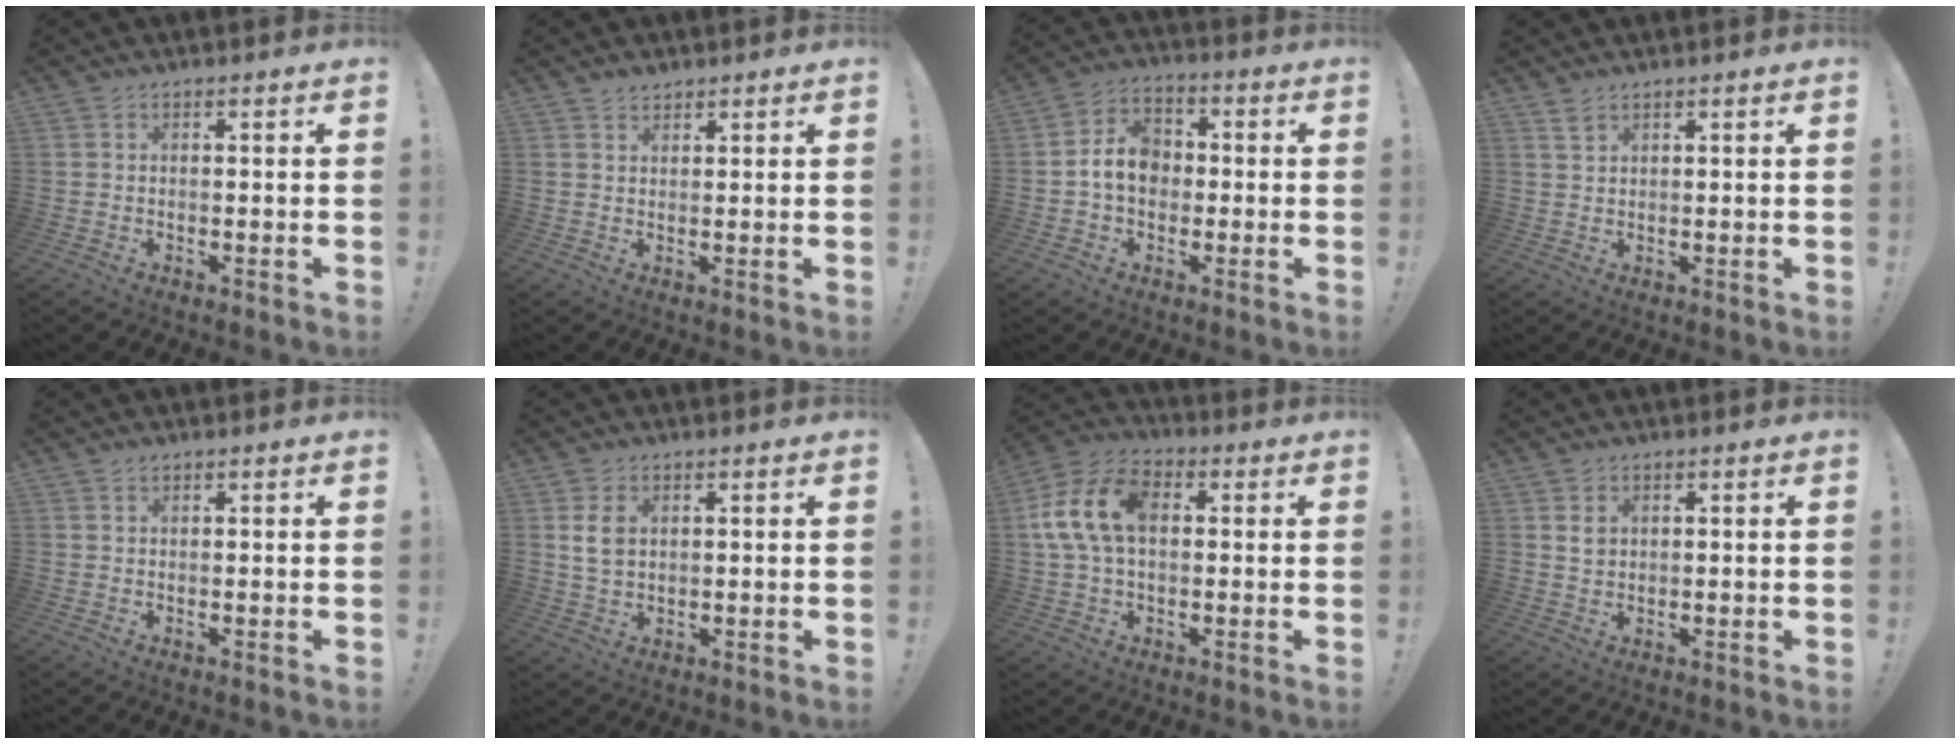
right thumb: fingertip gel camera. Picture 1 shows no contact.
{"total": 2.0, "force": [1.7, 0.9, 0.4], "torque": [0.001, -0.012, 0.031]}
{"total": 10.0, "force": [-0.6, 7.7, 6.4], "torque": [-0.104, 0.013, -0.007]}
{"total": 2.2, "force": [1.7, 0.8, 1.0], "torque": [-0.016, -0.009, 0.032]}
{"total": 0.6, "force": [0.5, 0.3, 0.1], "torque": [0.000, -0.001, 0.010]}
{"total": 5.5, "force": [1.6, 3.8, 3.6], "torque": [-0.058, -0.001, 0.027]}
{"total": 14.7, "force": [2.1, 9.5, 11.0], "torque": [-0.224, 0.011, 0.039]}
{"total": 2.6, "force": [1.2, 1.9, 1.2], "torque": [-0.003, -0.005, 0.018]}